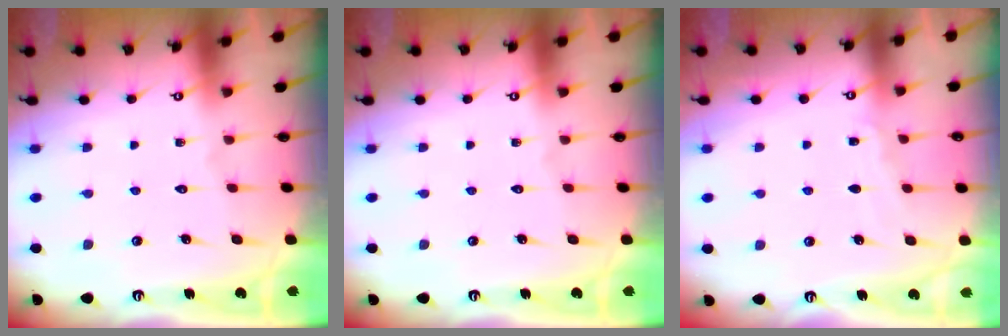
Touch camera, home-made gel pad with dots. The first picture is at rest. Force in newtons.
{"total": 0.0}
{"total": 4.1, "press": 4.0, "slide": 0.5}